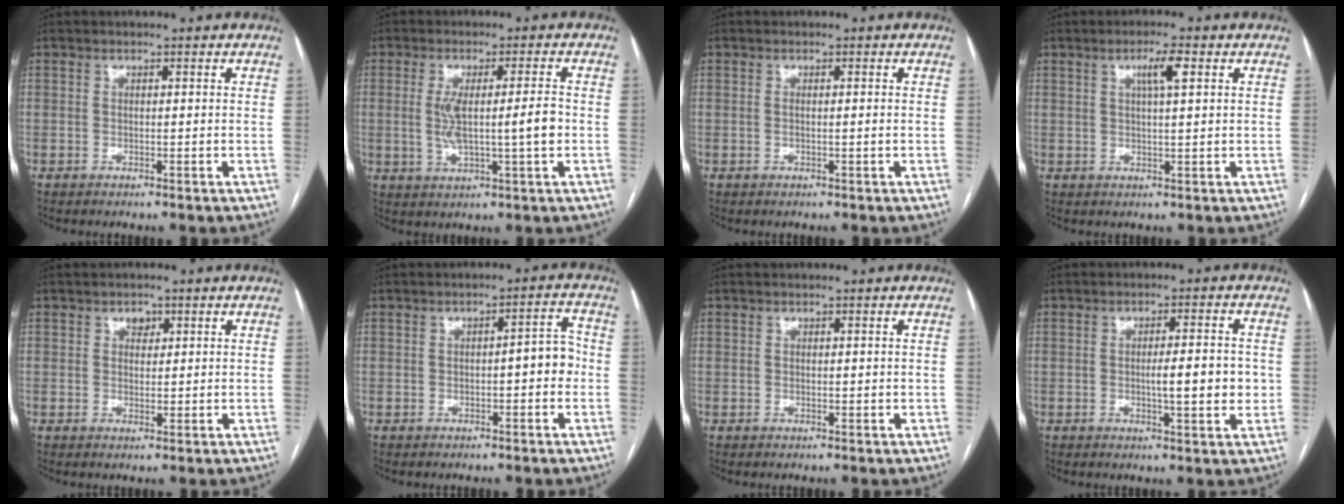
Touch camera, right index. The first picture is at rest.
{"total": 7.4, "force": [-0.4, 0.7, 7.4], "torque": [-0.141, 0.003, -0.003]}
{"total": 0.8, "force": [-0.2, -0.1, 0.8], "torque": [-0.019, -0.001, -0.001]}
{"total": 3.6, "force": [1.4, 0.2, 3.3], "torque": [-0.058, 0.004, 0.024]}
{"total": 1.8, "force": [0.8, 1.4, 0.9], "torque": [-0.007, -0.002, 0.012]}
{"total": 4.2, "force": [-0.7, 1.2, 4.0], "torque": [-0.047, 0.022, -0.010]}
{"total": 0.0}
{"total": 6.2, "force": [-0.5, 1.0, 6.1], "torque": [-0.094, -0.001, -0.007]}